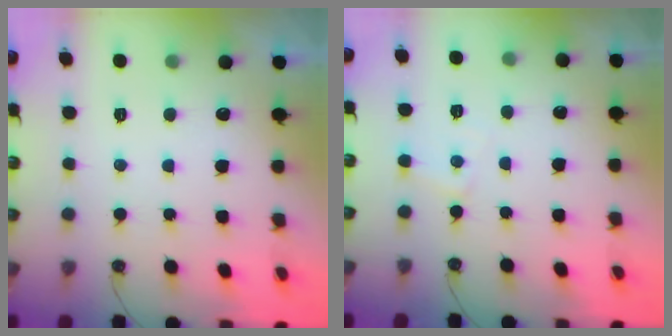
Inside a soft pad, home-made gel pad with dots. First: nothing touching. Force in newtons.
{"total": 3.9, "press": 3.8, "slide": 0.6}